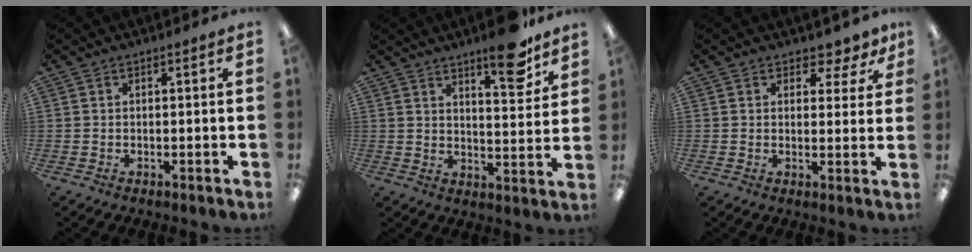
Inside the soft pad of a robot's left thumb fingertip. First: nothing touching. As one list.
[{"total": 12.1, "force": [8.7, 3.2, 7.7], "torque": [-0.089, -0.055, 0.141]}, {"total": 4.3, "force": [2.9, 2.8, 1.7], "torque": [-0.009, -0.016, 0.047]}]